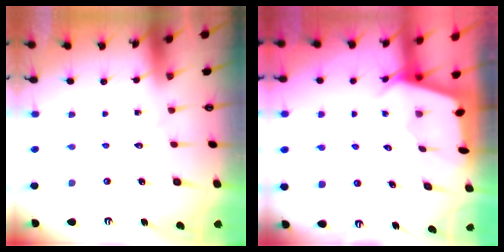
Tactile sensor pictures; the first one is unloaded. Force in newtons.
{"total": 2.4, "press": 2.4, "slide": 0.3}